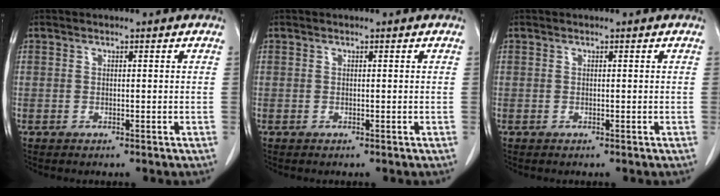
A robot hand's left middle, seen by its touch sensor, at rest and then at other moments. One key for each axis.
{"total": 0.0}
{"total": 0.0}